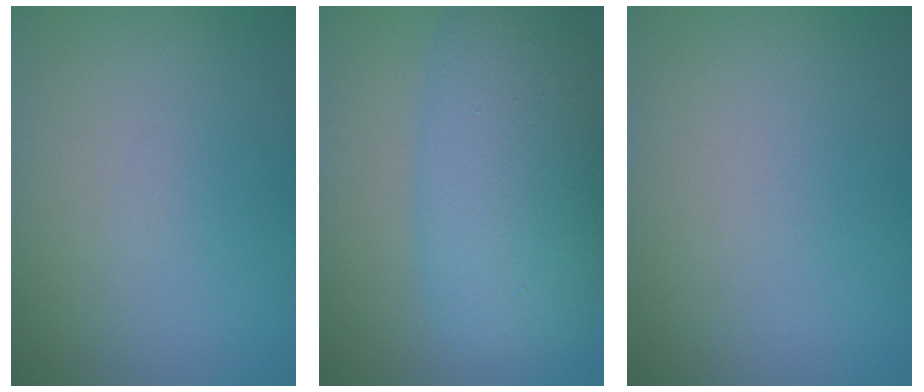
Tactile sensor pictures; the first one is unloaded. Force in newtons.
{"total": 9.3, "press": 9.3, "slide": 0.2}
{"total": 0.0}